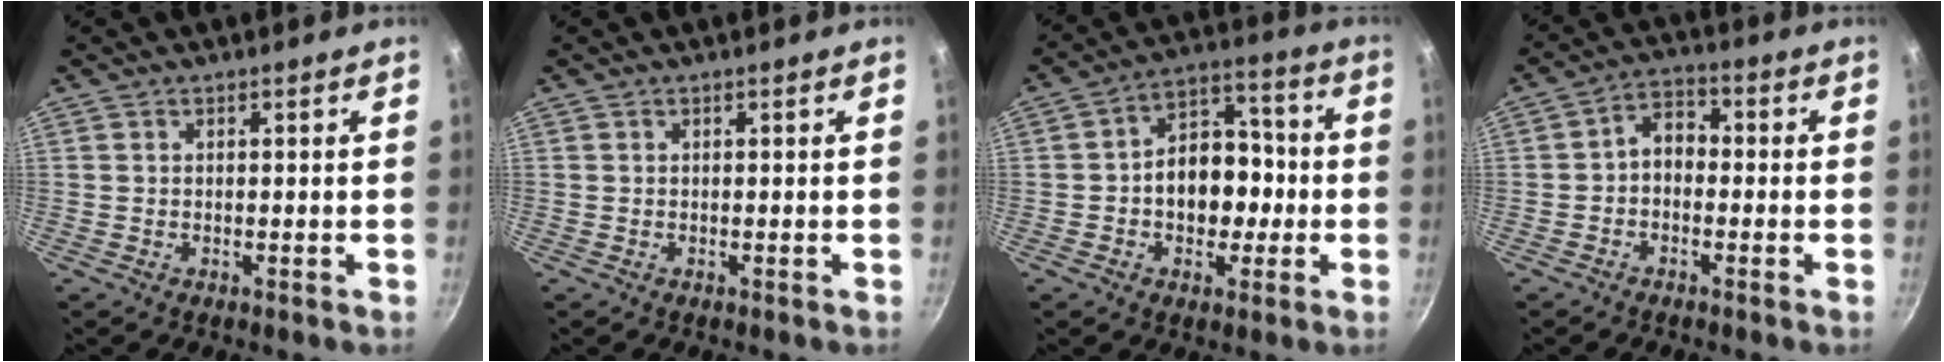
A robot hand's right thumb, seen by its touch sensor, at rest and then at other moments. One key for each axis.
{"total": 0.0}
{"total": 12.5, "fx": -1.3, "fy": 8.7, "fz": 8.9, "tx": -0.088, "ty": 0.038, "tz": -0.027}
{"total": 5.3, "fx": -0.8, "fy": 3.8, "fz": 3.6, "tx": -0.039, "ty": 0.024, "tz": -0.028}